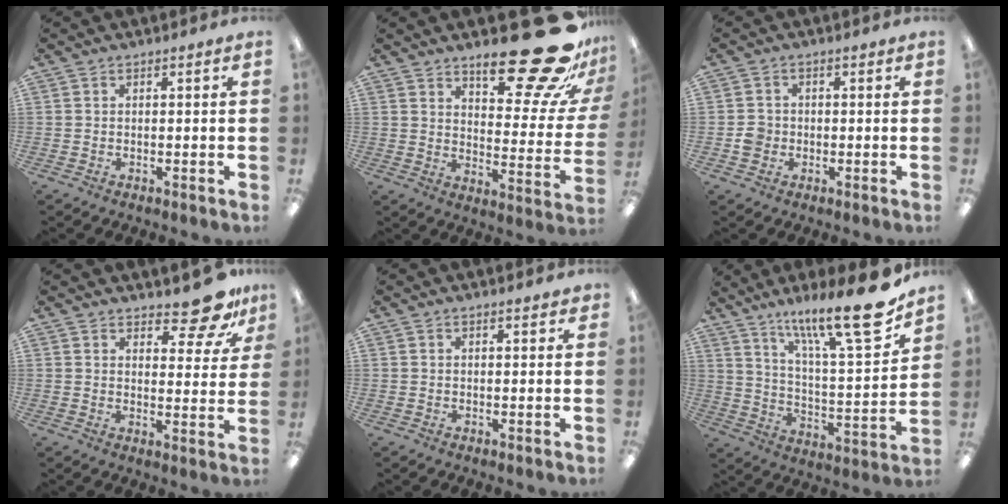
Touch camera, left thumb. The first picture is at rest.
{"total": 24.9, "force": [16.8, 8.6, 16.2], "torque": [-0.200, -0.114, 0.267]}
{"total": 3.4, "force": [-0.7, 3.2, 1.0], "torque": [-0.009, 0.001, -0.015]}
{"total": 10.0, "force": [8.2, 2.9, 4.8], "torque": [-0.053, -0.058, 0.142]}
{"total": 1.1, "force": [1.0, 0.2, 0.6], "torque": [-0.012, 0.001, 0.017]}
{"total": 20.9, "force": [15.8, 3.8, 13.1], "torque": [-0.199, -0.112, 0.252]}